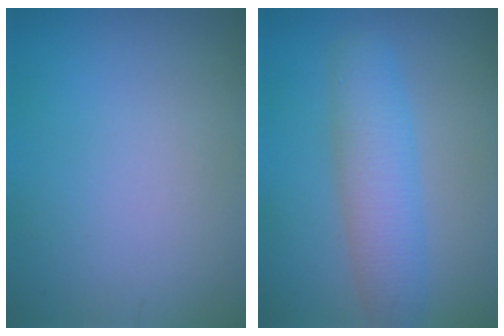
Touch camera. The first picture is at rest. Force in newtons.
{"total": 4.6, "press": 4.6, "slide": 0.2}